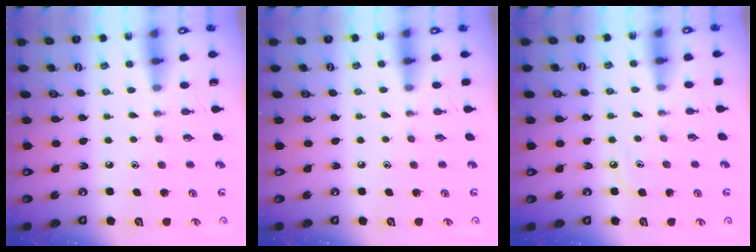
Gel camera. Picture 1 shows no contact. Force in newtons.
{"total": 2.9, "press": 2.9, "slide": 0.5}
{"total": 4.6, "press": 4.6, "slide": 0.4}